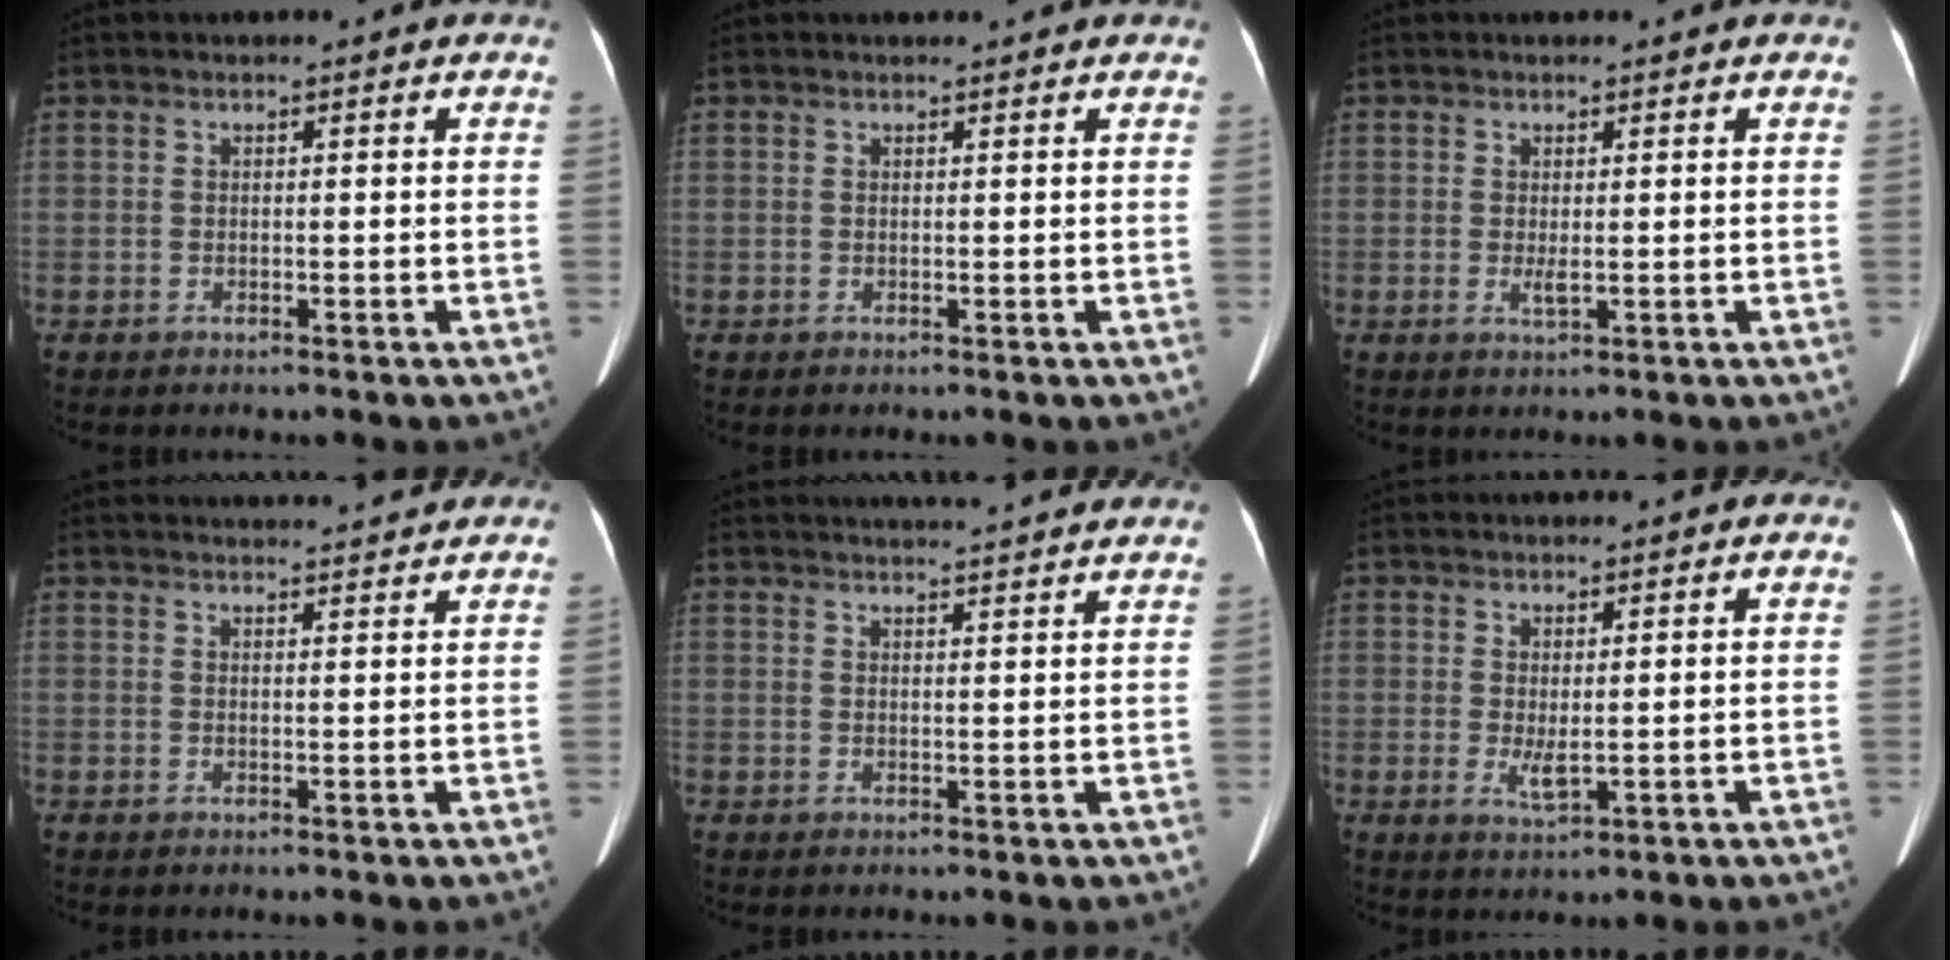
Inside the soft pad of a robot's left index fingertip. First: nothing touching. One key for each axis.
{"total": 2.1, "fx": 2.0, "fy": 0.2, "fz": 0.5, "tx": -0.010, "ty": 0.010, "tz": 0.023}
{"total": 1.4, "fx": 0.2, "fy": 0.3, "fz": 1.4, "tx": -0.028, "ty": -0.003, "tz": 0.006}
{"total": 9.2, "fx": 8.9, "fy": 0.5, "fz": 2.4, "tx": -0.032, "ty": 0.016, "tz": 0.109}
{"total": 12.0, "fx": 11.3, "fy": 0.1, "fz": 4.1, "tx": -0.062, "ty": 0.019, "tz": 0.138}
{"total": 2.5, "fx": 0.4, "fy": 0.7, "fz": 2.4, "tx": -0.046, "ty": -0.007, "tz": 0.014}